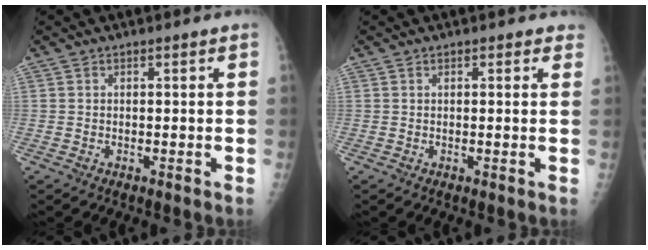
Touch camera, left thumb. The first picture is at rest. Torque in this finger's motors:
{"motor_torque": [-0.19, 0.10, 0.08, 0.05, -0.02]}